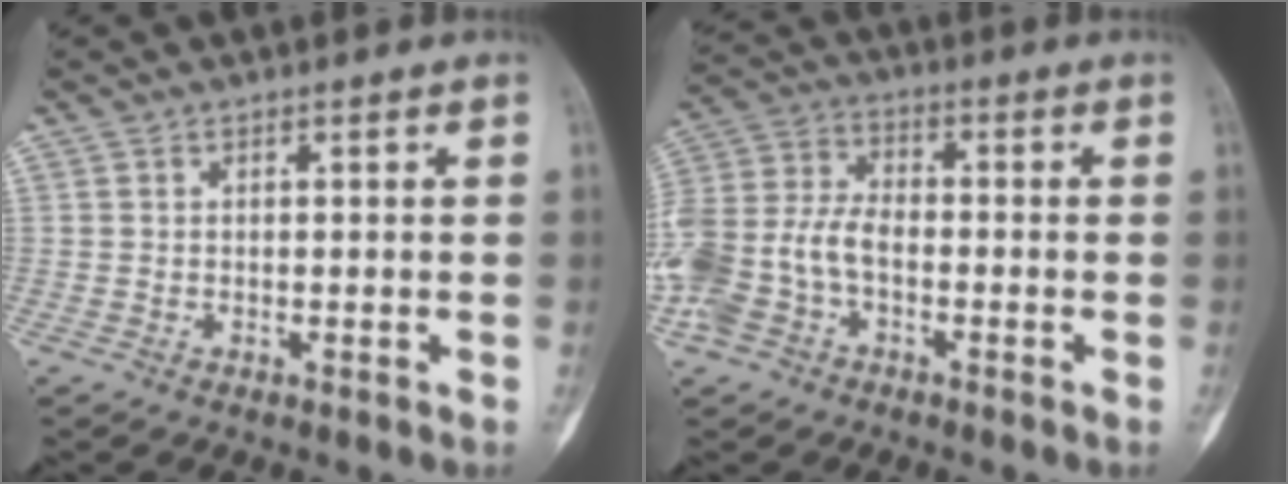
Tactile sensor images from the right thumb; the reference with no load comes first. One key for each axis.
{"total": 12.8, "fx": -3.9, "fy": 8.5, "fz": 8.8, "tx": -0.196, "ty": 0.032, "tz": -0.082}